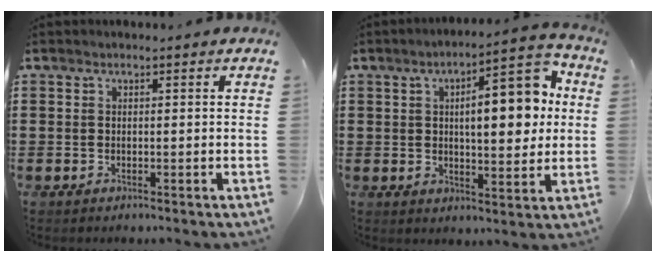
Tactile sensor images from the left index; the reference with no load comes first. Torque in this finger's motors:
{"motor_torque": [2.14, 0.00, 1.05, 0.21]}